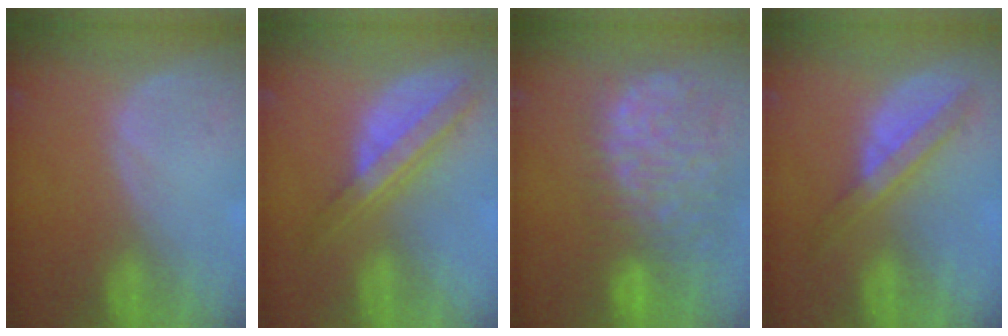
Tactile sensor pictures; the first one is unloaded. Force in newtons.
{"total": 8.0, "press": 6.7, "slide": 4.4}
{"total": 13.1, "press": 10.9, "slide": 7.3}
{"total": 5.7, "press": 5.6, "slide": 1.3}